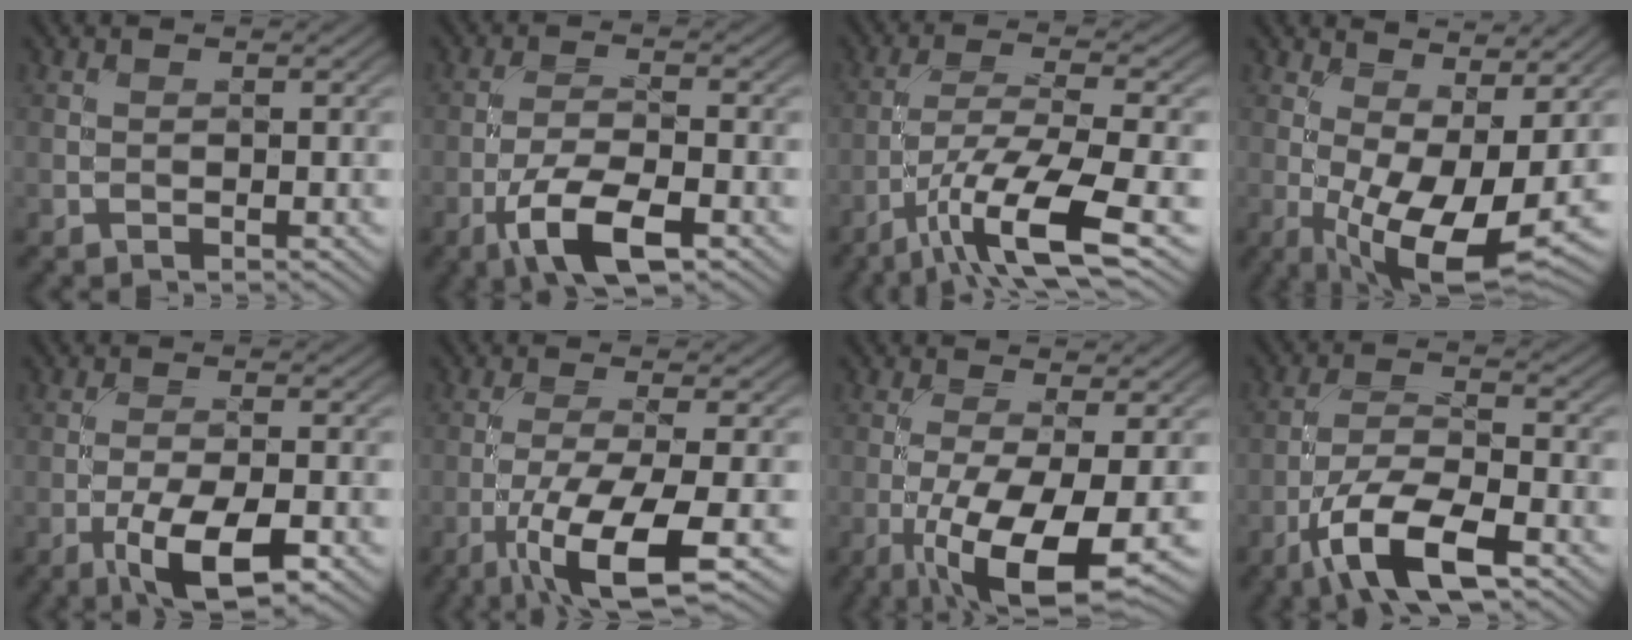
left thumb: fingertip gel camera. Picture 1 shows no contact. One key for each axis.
{"total": 7.7, "fx": -4.2, "fy": 2.6, "fz": 6.0, "tx": -0.115, "ty": 0.003, "tz": -0.084}
{"total": 10.7, "fx": -5.5, "fy": 2.5, "fz": 8.8, "tx": -0.163, "ty": -0.004, "tz": -0.105}
{"total": 11.5, "fx": -0.7, "fy": 4.1, "fz": 10.7, "tx": -0.187, "ty": 0.000, "tz": -0.002}
{"total": 7.9, "fx": -3.8, "fy": 2.5, "fz": 6.4, "tx": -0.116, "ty": -0.003, "tz": -0.067}
{"total": 9.8, "fx": -4.4, "fy": 2.1, "fz": 8.5, "tx": -0.152, "ty": -0.003, "tz": -0.081}
{"total": 10.3, "fx": -3.9, "fy": 2.9, "fz": 9.0, "tx": -0.178, "ty": -0.018, "tz": -0.061}
{"total": 10.1, "fx": -5.6, "fy": 3.3, "fz": 7.7, "tx": -0.143, "ty": 0.000, "tz": -0.115}